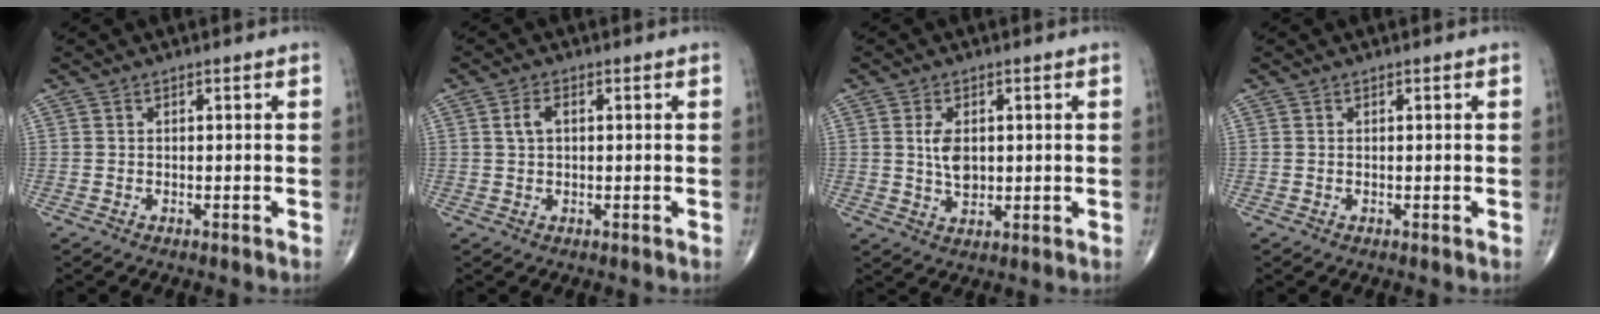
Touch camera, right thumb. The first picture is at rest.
{"total": 2.8, "force": [0.6, 1.6, 2.2], "torque": [-0.048, 0.007, 0.011]}
{"total": 5.4, "force": [0.9, 3.2, 4.2], "torque": [-0.067, -0.008, 0.020]}
{"total": 0.0}